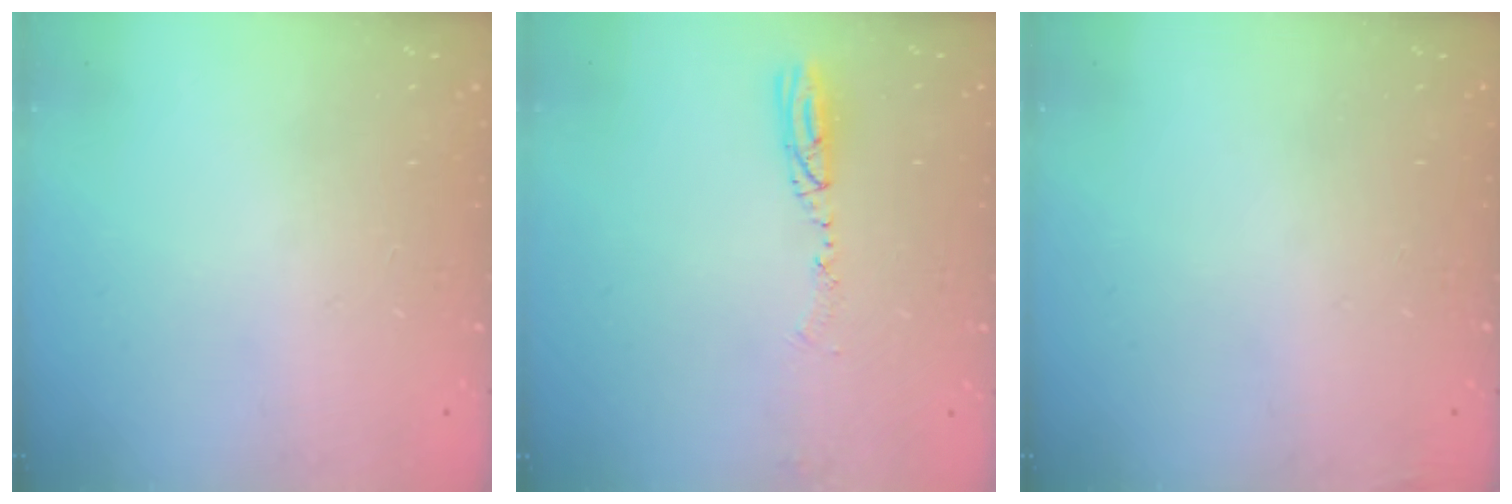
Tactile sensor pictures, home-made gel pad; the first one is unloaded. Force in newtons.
{"total": 5.0, "press": 4.9, "slide": 0.9}
{"total": 3.0, "press": 2.9, "slide": 1.0}